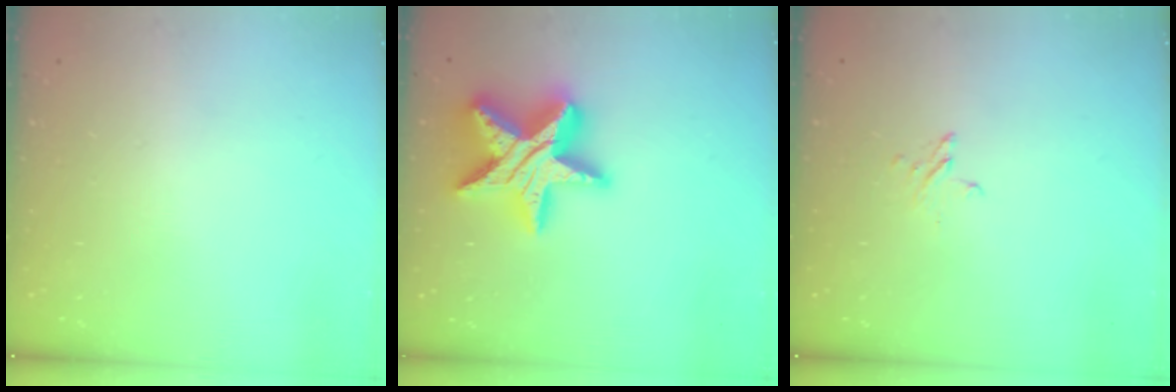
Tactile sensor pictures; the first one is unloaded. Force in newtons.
{"total": 21.6, "press": 21.5, "slide": 1.6}
{"total": 2.4, "press": 2.4, "slide": 0.2}